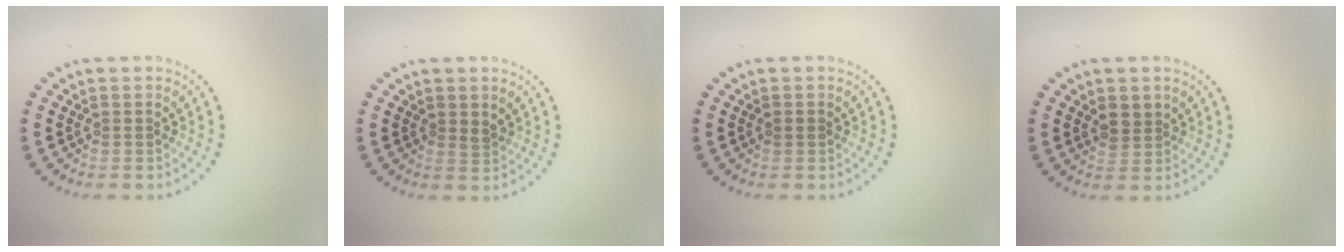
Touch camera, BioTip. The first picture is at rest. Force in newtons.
{"total": 1.0, "press": 0.8, "slide": 0.5}
{"total": 0.6, "press": 0.6, "slide": 0.1}
{"total": 1.7, "press": 1.6, "slide": 0.7}